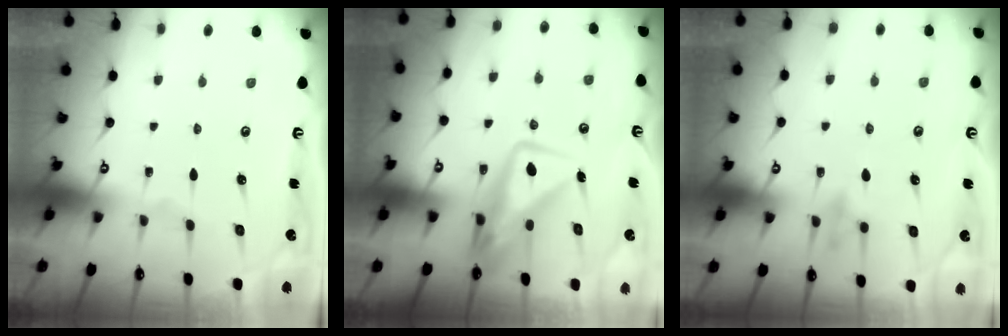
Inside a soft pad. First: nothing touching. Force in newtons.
{"total": 10.2, "press": 10.2, "slide": 1.1}
{"total": 8.9, "press": 8.8, "slide": 1.4}